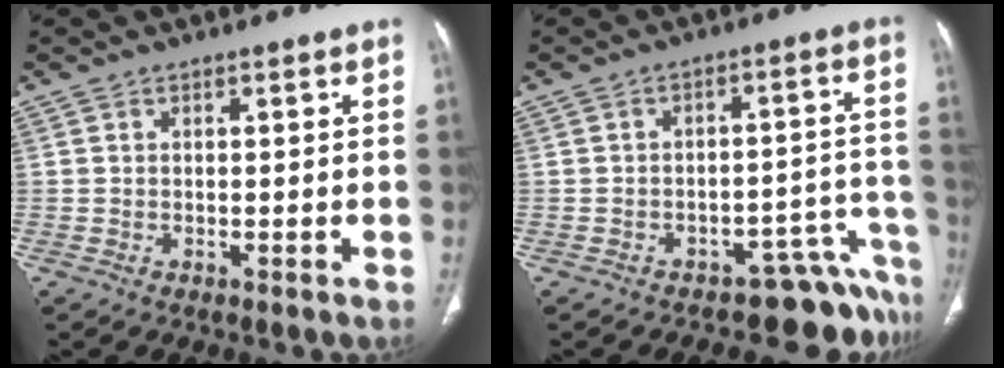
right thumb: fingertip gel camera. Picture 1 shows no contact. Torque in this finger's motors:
{"motor_torque": [1.46, -0.19, 0.33, -0.88, 0.09]}